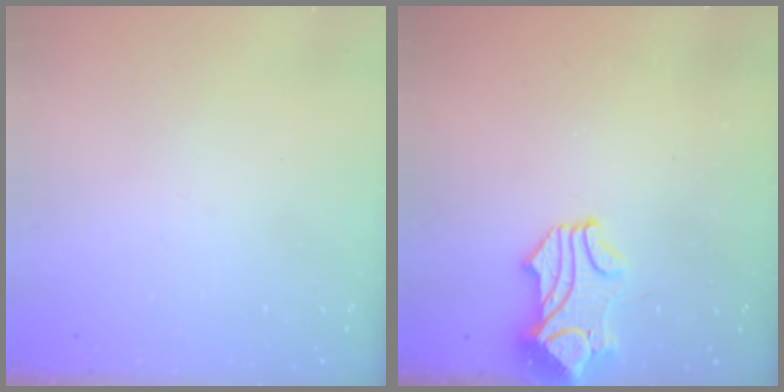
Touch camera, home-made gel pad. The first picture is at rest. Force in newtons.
{"total": 1.7, "press": 1.4, "slide": 1.0}